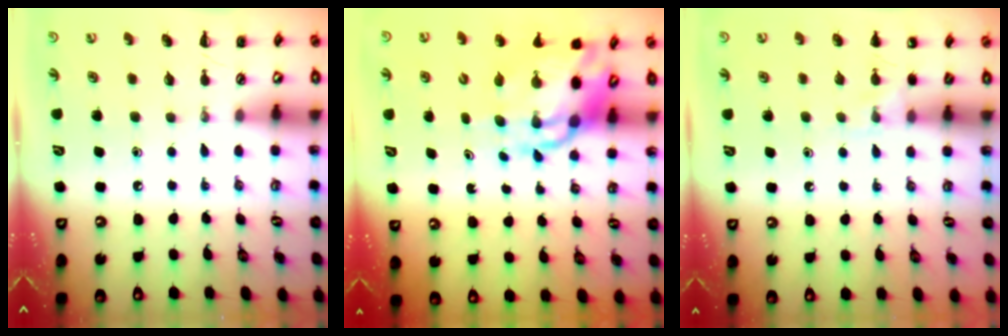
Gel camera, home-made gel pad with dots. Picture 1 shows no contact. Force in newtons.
{"total": 9.2, "press": 9.0, "slide": 2.2}
{"total": 4.8, "press": 4.5, "slide": 1.6}